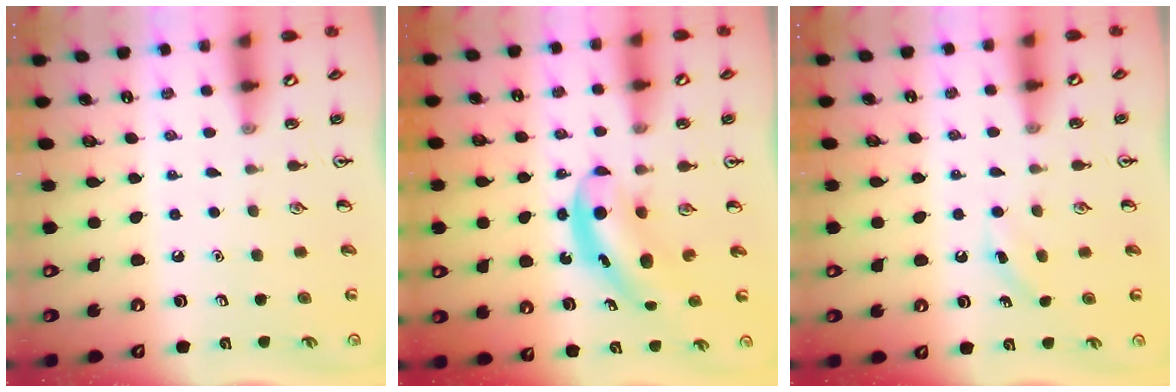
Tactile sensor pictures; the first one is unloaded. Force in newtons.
{"total": 5.5, "press": 5.5, "slide": 0.7}
{"total": 2.8, "press": 2.6, "slide": 0.9}